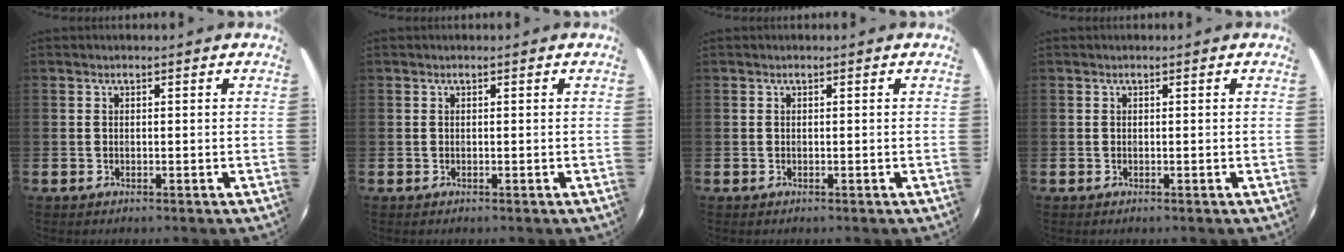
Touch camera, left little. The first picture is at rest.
{"total": 0.0}
{"total": 0.0}
{"total": 0.0}